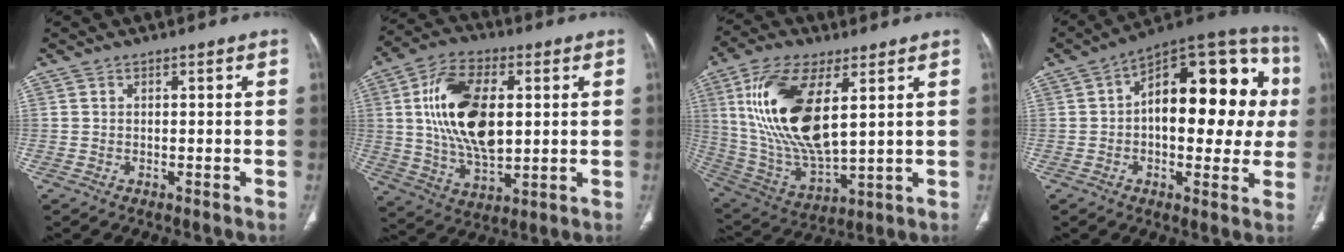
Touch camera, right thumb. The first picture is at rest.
{"total": 18.1, "force": [2.9, 9.8, 15.0], "torque": [-0.266, -0.006, 0.055]}
{"total": 21.0, "force": [5.7, 9.1, 18.0], "torque": [-0.362, -0.027, 0.115]}
{"total": 24.8, "force": [2.6, 12.5, 21.3], "torque": [-0.255, 0.038, 0.026]}